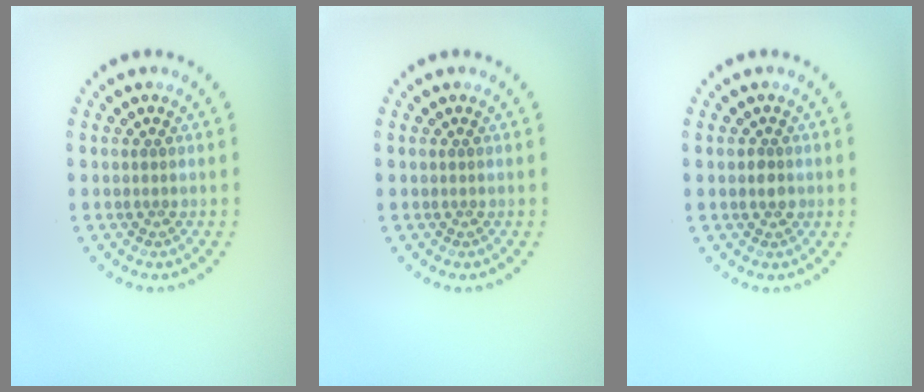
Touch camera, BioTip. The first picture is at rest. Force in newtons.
{"total": 0.0}
{"total": 1.4, "press": 1.3, "slide": 0.4}